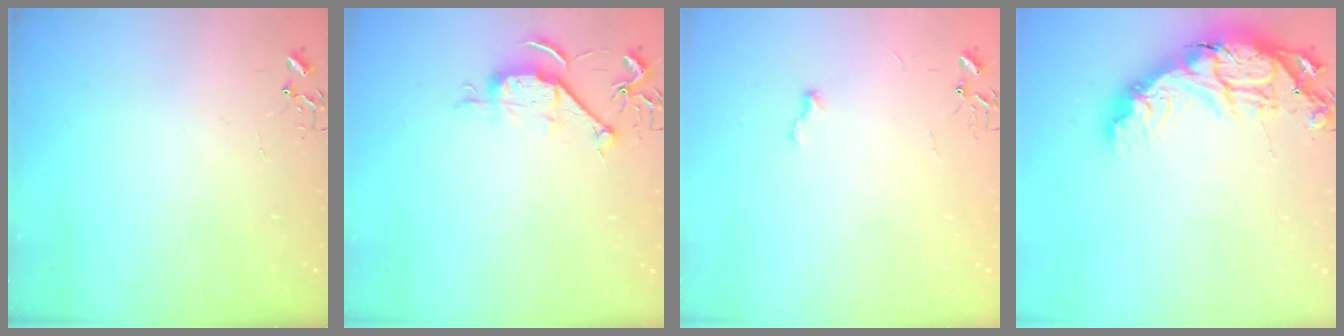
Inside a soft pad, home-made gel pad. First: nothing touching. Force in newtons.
{"total": 7.1, "press": 7.0, "slide": 0.8}
{"total": 4.6, "press": 4.6, "slide": 0.6}
{"total": 20.3, "press": 20.3, "slide": 1.3}